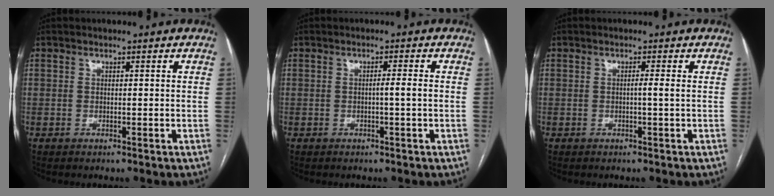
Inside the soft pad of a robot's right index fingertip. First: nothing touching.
{"total": 1.7, "force": [-0.1, -0.3, 1.7], "torque": [-0.024, 0.002, -0.002]}
{"total": 1.0, "force": [0.1, -0.4, 0.9], "torque": [-0.012, 0.001, -0.001]}